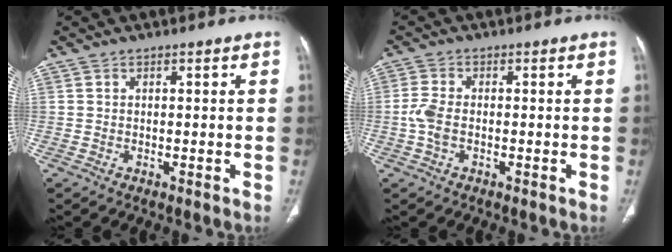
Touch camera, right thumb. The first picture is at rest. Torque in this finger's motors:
{"motor_torque": [0.78, 0.67, 0.77, 0.04, 0.09]}